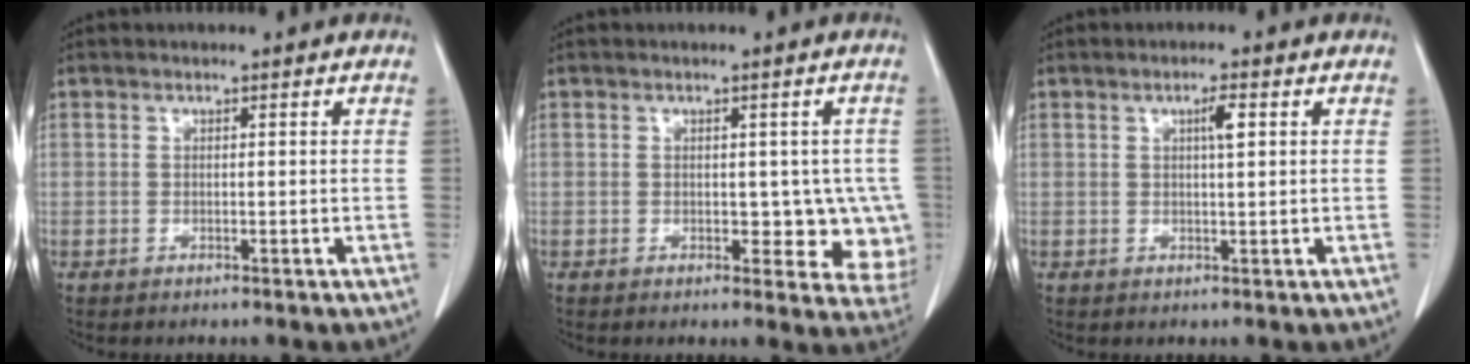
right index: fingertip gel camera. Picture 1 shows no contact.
{"total": 7.2, "force": [-0.7, 4.2, 5.7], "torque": [-0.036, 0.006, -0.004]}
{"total": 2.3, "force": [0.8, 0.2, 2.2], "torque": [-0.037, 0.001, 0.012]}